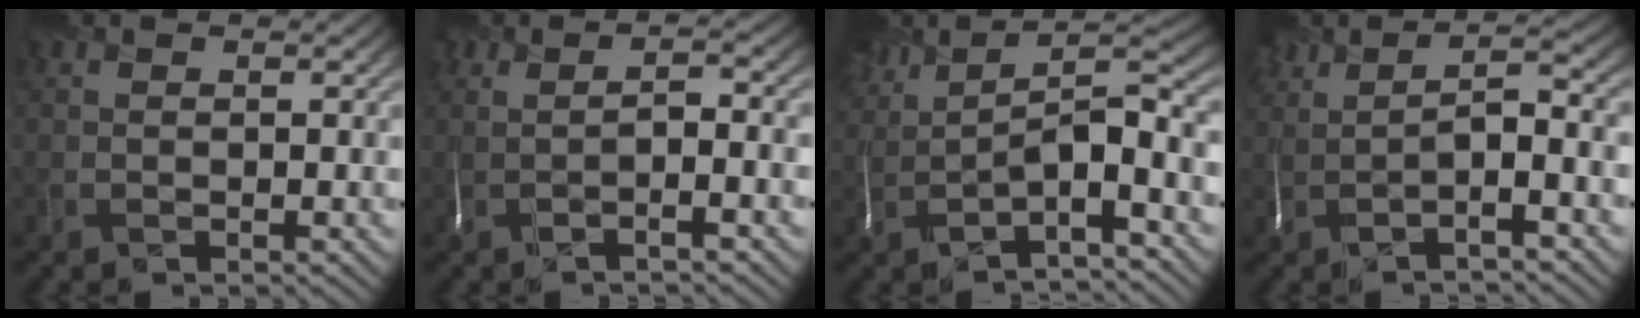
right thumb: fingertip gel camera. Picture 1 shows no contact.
{"total": 2.3, "force": [-1.3, 0.5, 1.8], "torque": [-0.037, -0.003, -0.031]}
{"total": 8.1, "force": [-1.3, 2.7, 7.5], "torque": [-0.135, 0.007, -0.030]}
{"total": 4.3, "force": [-1.3, 1.2, 3.9], "torque": [-0.072, 0.000, -0.032]}